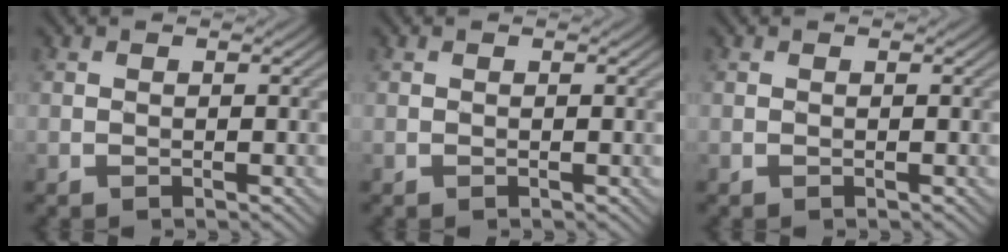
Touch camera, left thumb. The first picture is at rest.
{"total": 0.0}
{"total": 0.0}